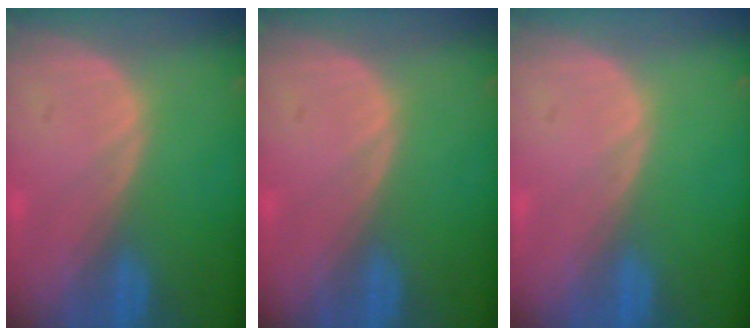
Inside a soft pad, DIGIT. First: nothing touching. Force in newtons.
{"total": 0.0}
{"total": 0.0}